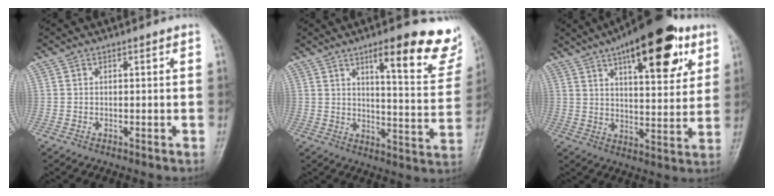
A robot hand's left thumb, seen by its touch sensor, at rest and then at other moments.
{"total": 16.9, "force": [10.6, 4.1, 12.5], "torque": [-0.121, -0.061, 0.140]}
{"total": 20.5, "force": [10.5, 8.0, 15.7], "torque": [-0.196, -0.024, 0.157]}